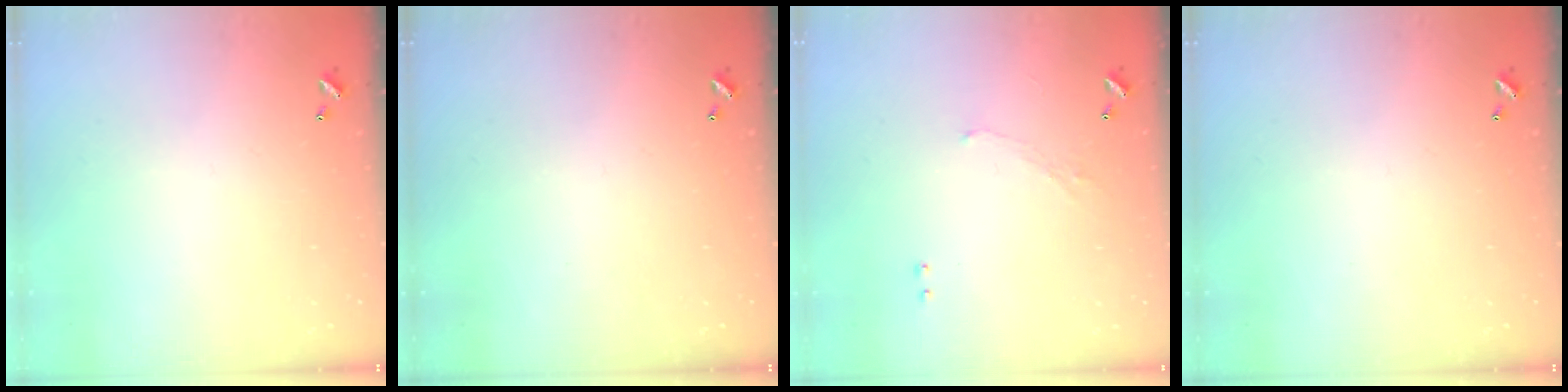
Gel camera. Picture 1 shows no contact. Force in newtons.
{"total": 0.0}
{"total": 0.8, "press": 0.6, "slide": 0.5}
{"total": 0.0}